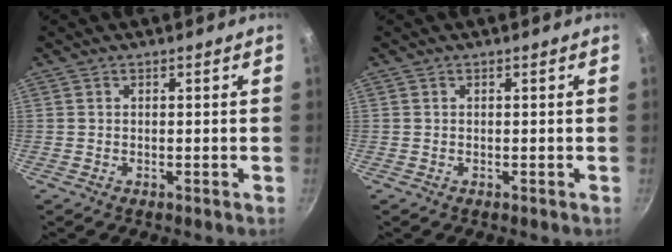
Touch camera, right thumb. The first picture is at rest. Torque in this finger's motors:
{"motor_torque": [-0.16, -0.16, 0.02, -0.02, 0.00]}